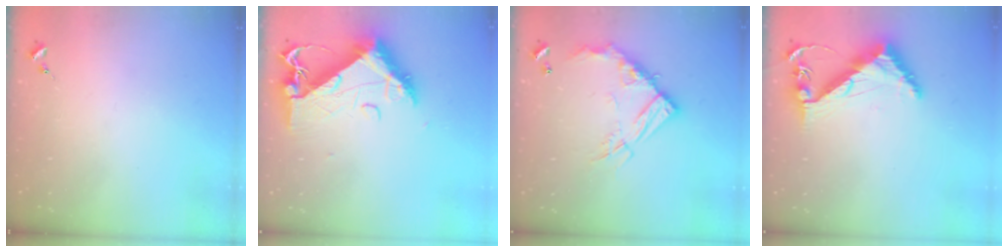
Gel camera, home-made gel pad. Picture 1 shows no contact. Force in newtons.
{"total": 13.1, "press": 13.1, "slide": 1.4}
{"total": 16.2, "press": 16.2, "slide": 1.4}
{"total": 8.7, "press": 8.6, "slide": 0.9}